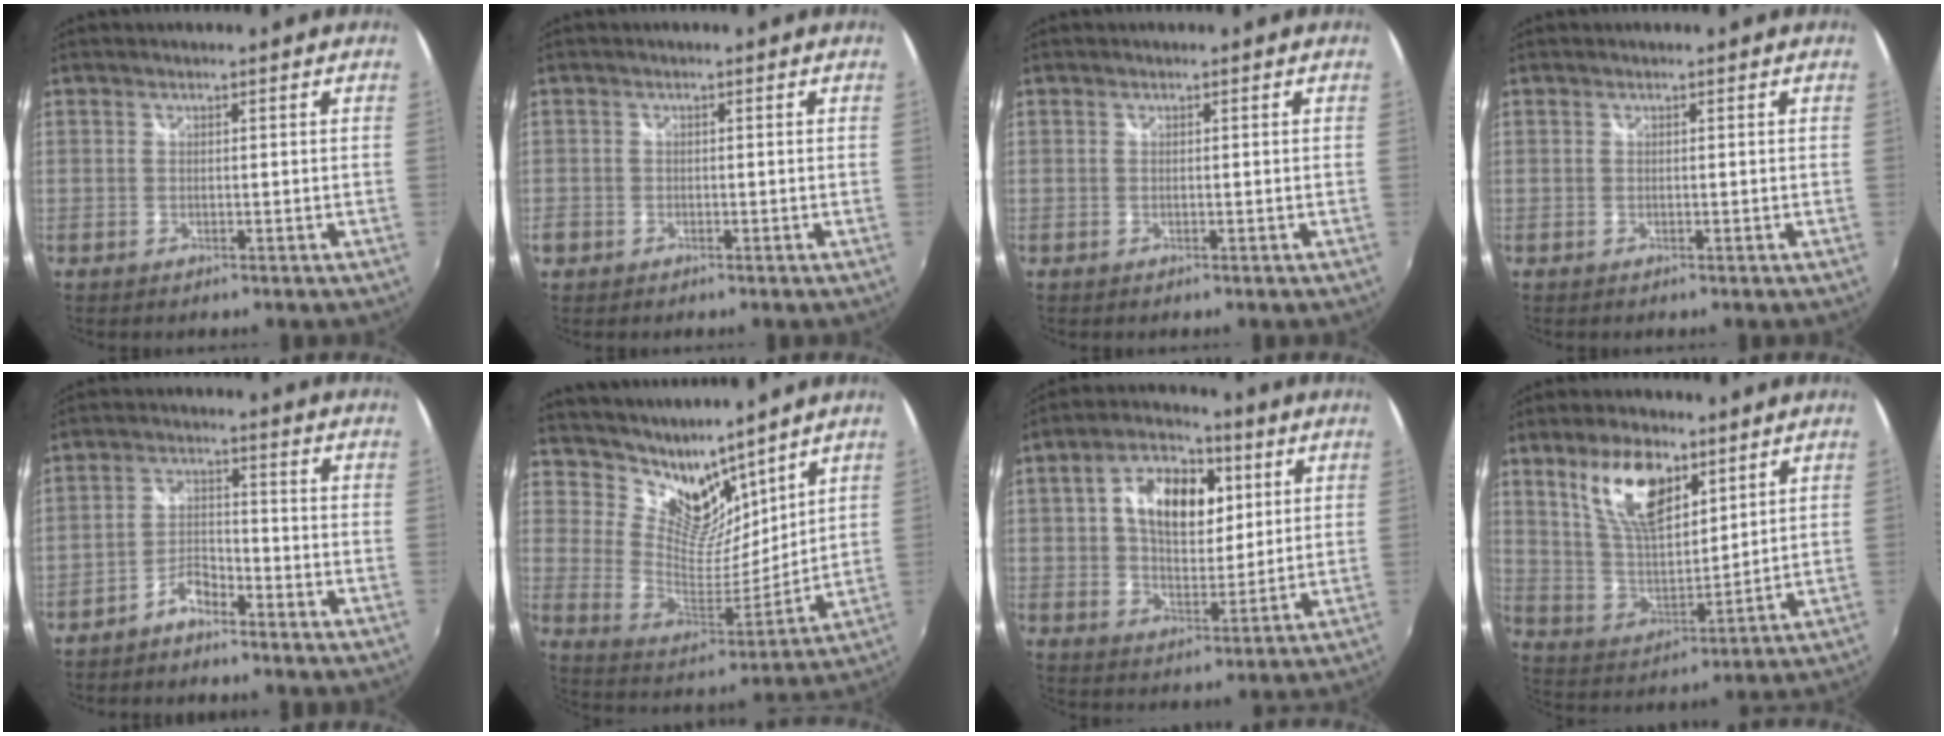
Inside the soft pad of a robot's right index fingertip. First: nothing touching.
{"total": 1.4, "force": [-0.5, 1.2, 0.2], "torque": [-0.008, 0.002, -0.008]}
{"total": 0.0}
{"total": 0.0}
{"total": 4.4, "force": [-3.7, 1.4, 2.0], "torque": [-0.050, 0.015, -0.070]}
{"total": 12.0, "force": [10.0, 5.3, 4.0], "torque": [-0.076, -0.017, 0.191]}
{"total": 14.4, "force": [4.0, 8.8, 10.6], "torque": [-0.189, 0.027, 0.066]}
{"total": 13.7, "force": [7.6, 6.1, 9.6], "torque": [-0.176, 0.011, 0.153]}